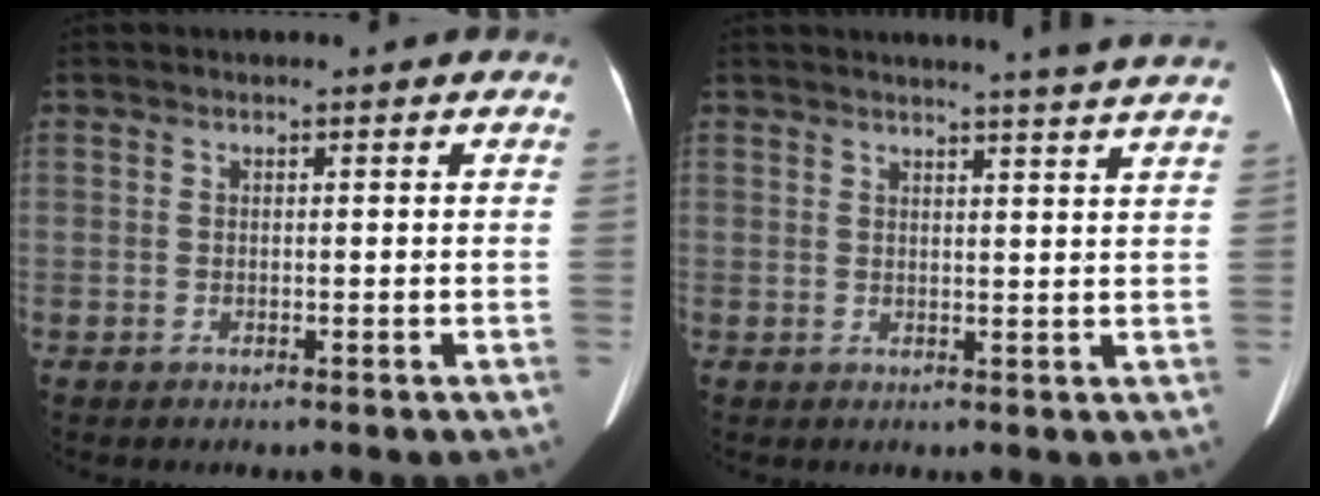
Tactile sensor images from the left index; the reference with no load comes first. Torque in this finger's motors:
{"motor_torque": [-0.77, -0.67, -0.17, 0.01]}